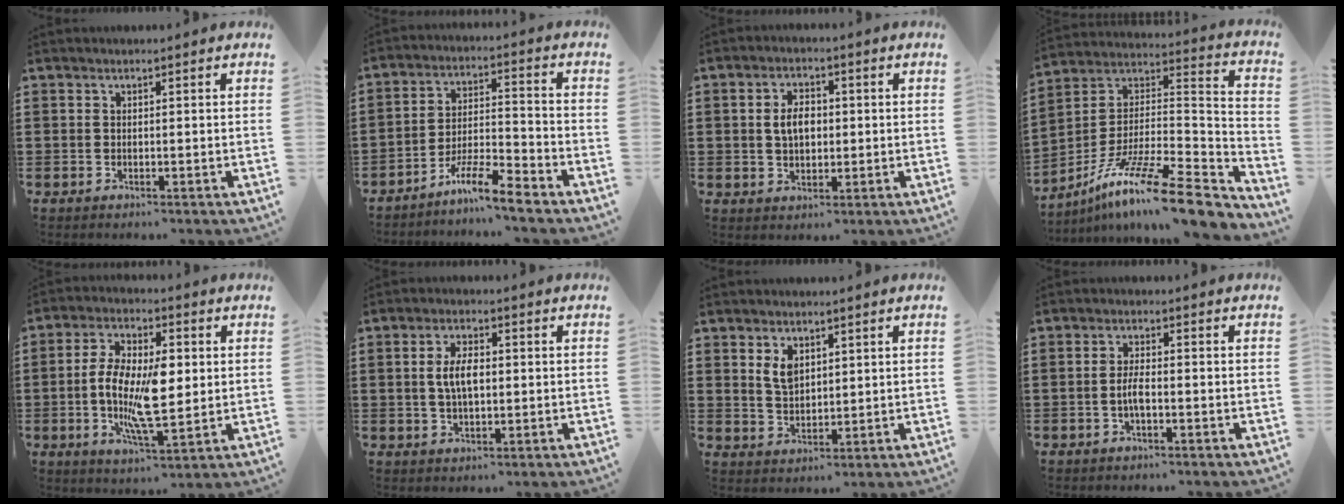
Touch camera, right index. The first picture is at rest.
{"total": 7.5, "force": [-6.4, 0.6, 4.0], "torque": [-0.084, 0.002, -0.124]}
{"total": 4.3, "force": [0.2, 2.7, 3.3], "torque": [-0.062, 0.008, 0.000]}
{"total": 14.7, "force": [-10.5, 1.8, 10.1], "torque": [-0.178, 0.014, -0.189]}
{"total": 11.3, "force": [-0.4, 4.3, 10.4], "torque": [-0.222, -0.003, -0.011]}
{"total": 5.0, "force": [0.3, 2.3, 4.5], "torque": [-0.088, 0.002, -0.001]}
{"total": 3.7, "force": [1.9, 2.3, 2.3], "torque": [-0.053, 0.008, 0.034]}
{"total": 3.1, "force": [-0.9, 0.6, 2.9], "torque": [-0.068, -0.006, -0.021]}